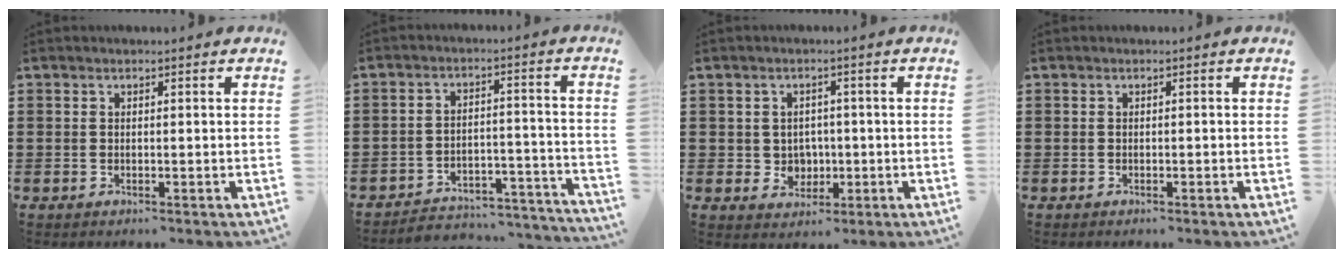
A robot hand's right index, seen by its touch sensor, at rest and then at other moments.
{"total": 4.2, "force": [-4.0, 0.9, 0.9], "torque": [-0.019, 0.003, -0.082]}
{"total": 3.1, "force": [0.1, 3.0, 0.8], "torque": [-0.030, 0.008, -0.001]}
{"total": 0.0}